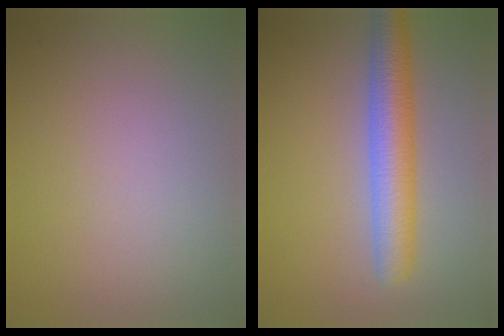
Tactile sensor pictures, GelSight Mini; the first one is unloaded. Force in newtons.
{"total": 5.1, "press": 5.1, "slide": 0.1}